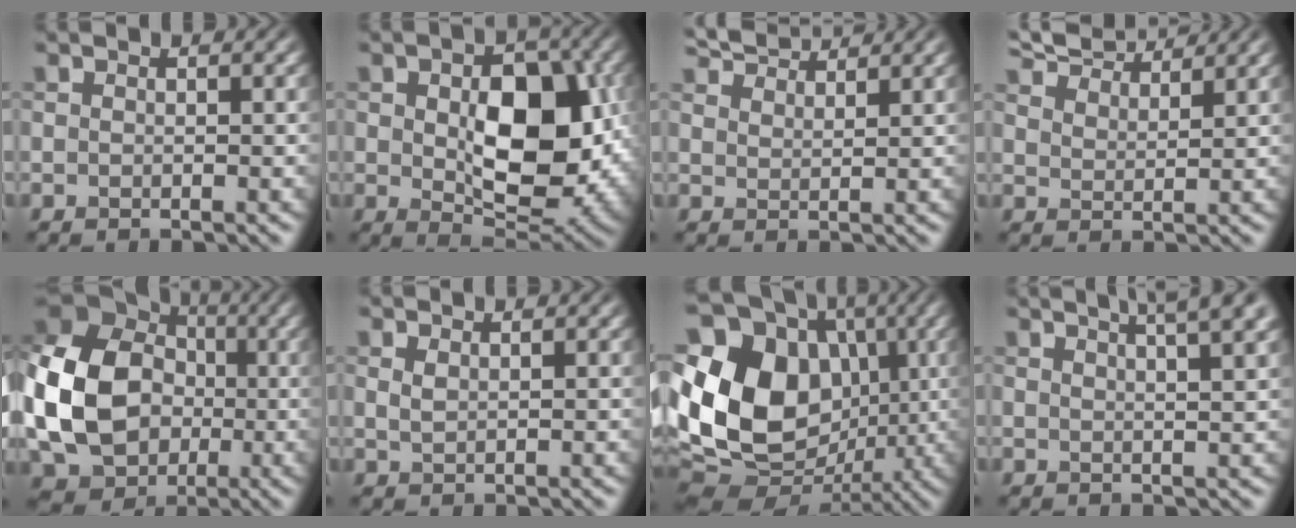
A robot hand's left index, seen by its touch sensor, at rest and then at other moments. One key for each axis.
{"total": 10.8, "fx": -0.1, "fy": 6.3, "fz": 8.8, "tx": -0.136, "ty": -0.015, "tz": 0.011}
{"total": 4.1, "fx": 3.9, "fy": 0.7, "fz": 1.2, "tx": -0.031, "ty": 0.010, "tz": 0.066}
{"total": 5.9, "fx": 5.5, "fy": 1.0, "fz": 1.9, "tx": -0.046, "ty": 0.015, "tz": 0.087}
{"total": 14.5, "fx": -1.8, "fy": 11.2, "fz": 9.1, "tx": -0.218, "ty": 0.004, "tz": -0.049}
{"total": 0.9, "fx": 0.5, "fy": 0.3, "fz": 0.6, "tx": -0.021, "ty": -0.002, "tz": 0.013}
{"total": 15.7, "fx": 0.4, "fy": 12.4, "fz": 9.7, "tx": -0.201, "ty": 0.015, "tz": 0.006}
{"total": 7.9, "fx": 5.1, "fy": 2.7, "fz": 5.5, "tx": -0.040, "ty": 0.042, "tz": 0.034}